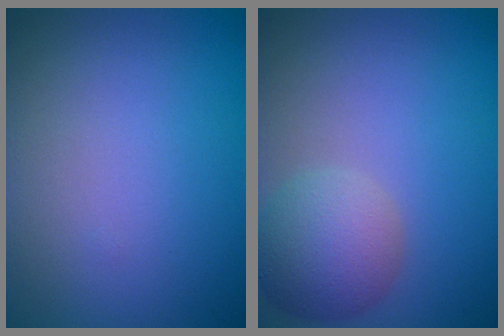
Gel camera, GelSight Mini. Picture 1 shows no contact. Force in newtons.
{"total": 4.1, "press": 4.1, "slide": 0.4}